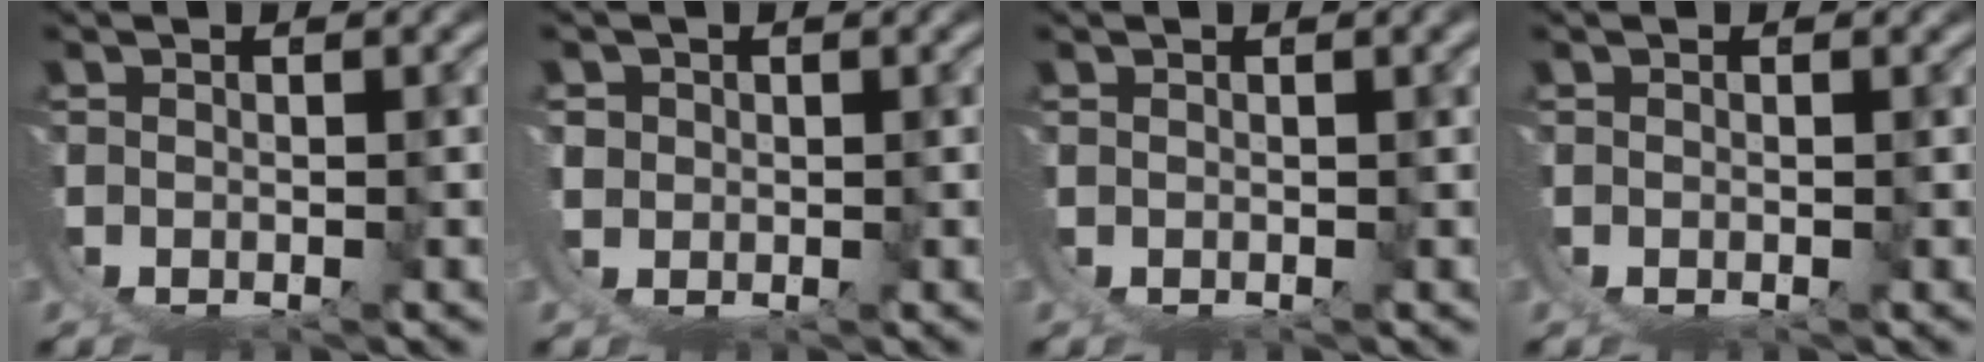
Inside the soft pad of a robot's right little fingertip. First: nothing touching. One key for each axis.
{"total": 3.0, "fx": 0.7, "fy": 2.9, "fz": 0.7, "tx": -0.032, "ty": 0.001, "tz": 0.009}
{"total": 0.6, "fx": 0.3, "fy": -0.5, "fz": 0.3, "tx": 0.002, "ty": 0.006, "tz": 0.005}
{"total": 0.0}